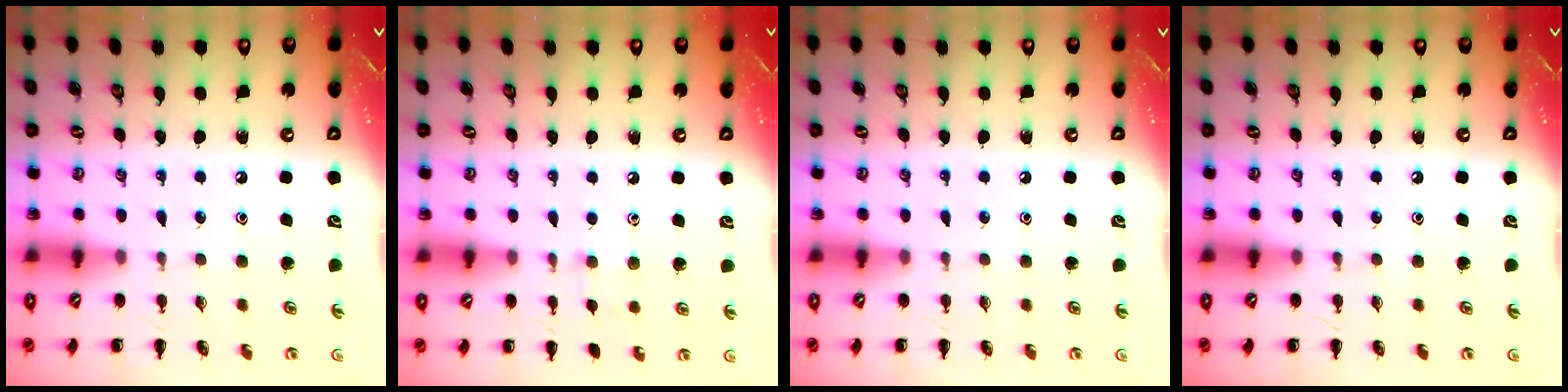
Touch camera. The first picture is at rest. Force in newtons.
{"total": 4.8, "press": 4.4, "slide": 2.0}
{"total": 0.0}
{"total": 0.0}